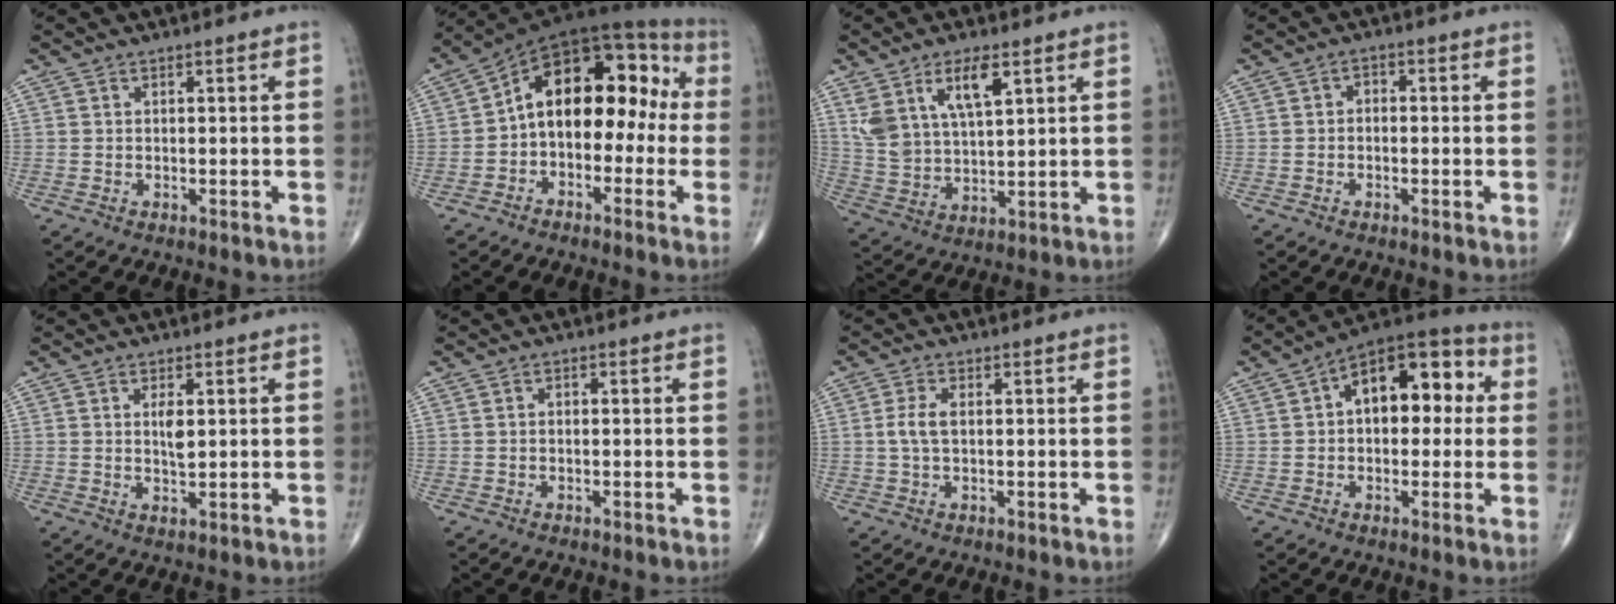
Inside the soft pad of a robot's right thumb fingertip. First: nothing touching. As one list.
[{"total": 15.9, "force": [-0.8, 10.0, 12.3], "torque": [-0.145, 0.063, -0.028]}, {"total": 10.9, "force": [5.4, 4.6, 8.3], "torque": [-0.155, -0.019, 0.114]}, {"total": 1.8, "force": [-0.4, 1.3, 1.1], "torque": [-0.008, 0.011, -0.015]}, {"total": 3.4, "force": [0.7, 1.3, 3.0], "torque": [-0.048, -0.006, 0.013]}, {"total": 0.9, "force": [-0.1, 0.5, 0.7], "torque": [-0.011, 0.004, -0.004]}, {"total": 3.4, "force": [0.2, 1.7, 3.0], "torque": [-0.072, 0.005, 0.001]}, {"total": 15.4, "force": [2.5, 9.0, 12.3], "torque": [-0.139, 0.040, 0.025]}]